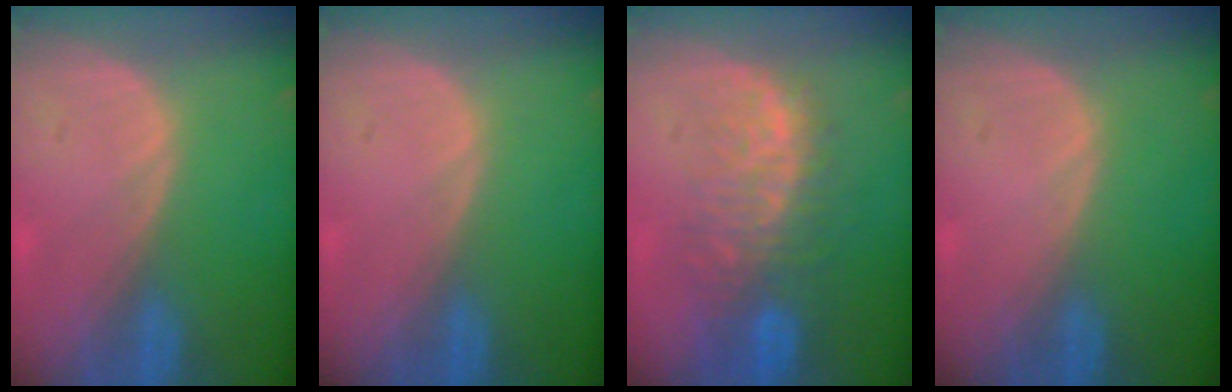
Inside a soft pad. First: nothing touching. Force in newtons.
{"total": 0.0}
{"total": 9.7, "press": 8.5, "slide": 4.7}
{"total": 0.0}